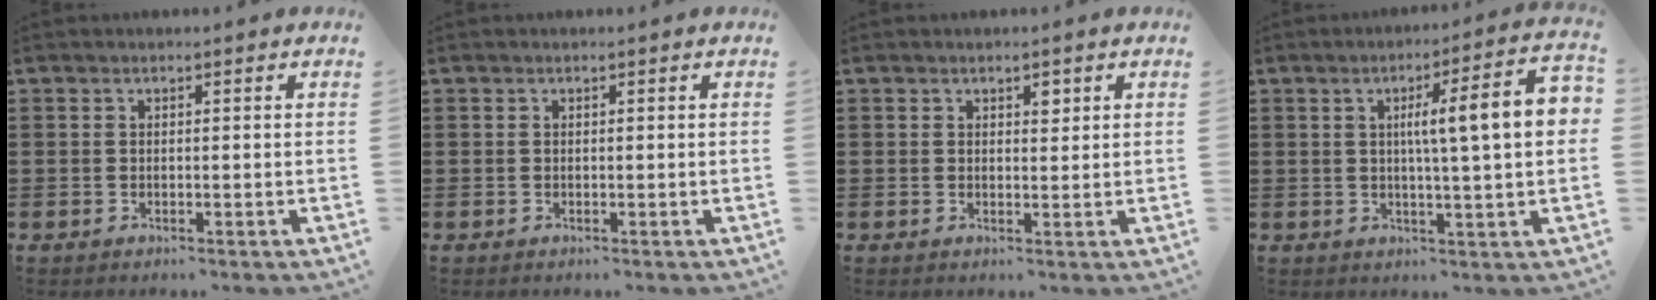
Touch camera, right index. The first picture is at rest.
{"total": 0.0}
{"total": 1.4, "force": [0.8, 0.8, 0.8], "torque": [-0.001, -0.002, 0.011]}
{"total": 9.7, "force": [1.3, 0.7, 9.6], "torque": [-0.159, -0.005, 0.012]}